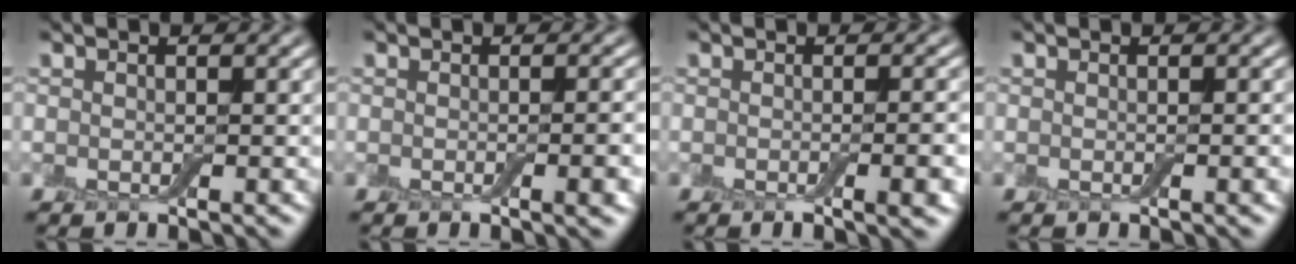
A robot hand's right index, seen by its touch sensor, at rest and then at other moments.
{"total": 3.0, "force": [-0.7, 0.8, 2.8], "torque": [-0.029, 0.001, -0.010]}
{"total": 4.1, "force": [-1.2, 1.3, 3.8], "torque": [-0.040, -0.005, -0.014]}
{"total": 1.1, "force": [-0.2, 0.2, 1.1], "torque": [-0.011, 0.001, -0.003]}